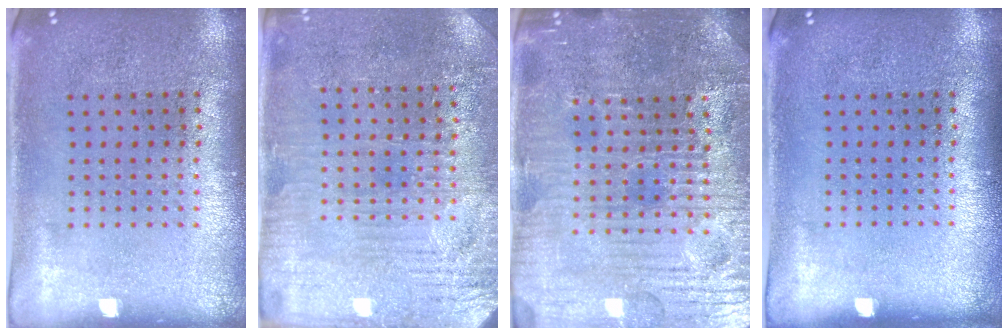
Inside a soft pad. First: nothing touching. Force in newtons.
{"total": 3.2, "press": 3.1, "slide": 0.7}
{"total": 5.3, "press": 5.0, "slide": 1.5}
{"total": 0.0}